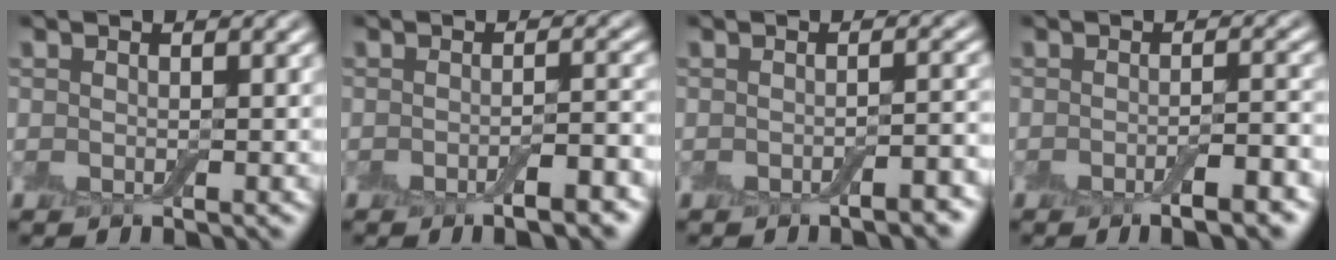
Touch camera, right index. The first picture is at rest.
{"total": 3.4, "force": [-1.7, 0.7, 2.9], "torque": [-0.040, 0.001, -0.029]}
{"total": 2.4, "force": [-1.3, 0.6, 1.9], "torque": [-0.022, 0.005, -0.022]}
{"total": 3.7, "force": [-1.8, 0.8, 3.2], "torque": [-0.046, 0.001, -0.030]}